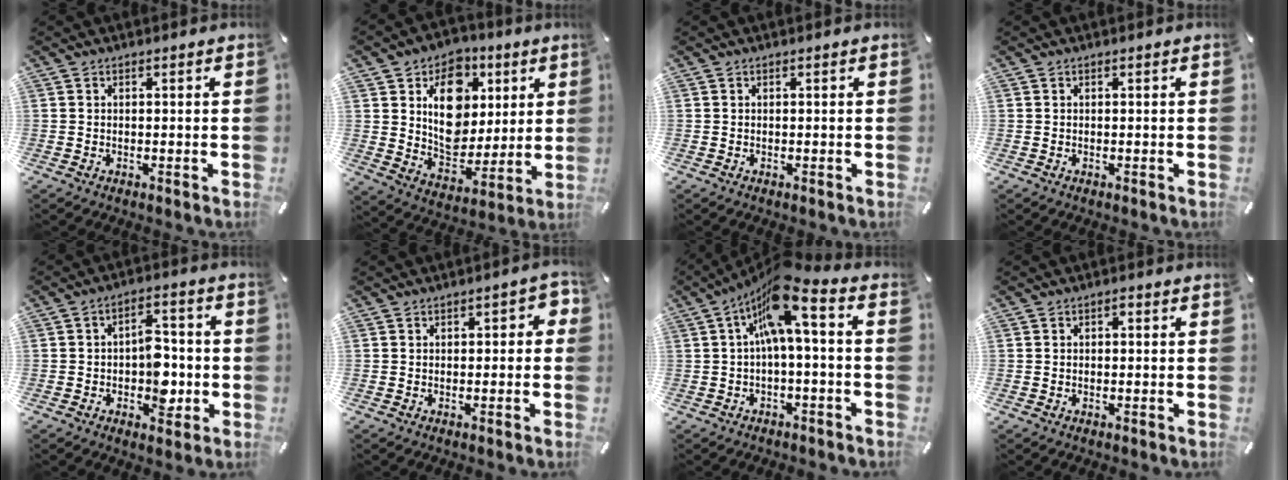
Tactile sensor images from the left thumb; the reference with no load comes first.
{"total": 14.6, "force": [4.5, 12.0, 7.1], "torque": [-0.090, -0.026, 0.086]}
{"total": 0.0}
{"total": 0.0}
{"total": 9.7, "force": [-1.7, 6.4, 7.1], "torque": [-0.079, 0.011, -0.028]}
{"total": 2.9, "force": [-0.6, 1.7, 2.3], "torque": [-0.034, 0.008, -0.014]}
{"total": 11.4, "force": [3.2, 2.4, 10.6], "torque": [-0.191, -0.021, 0.052]}
{"total": 1.2, "force": [-0.1, 0.7, 1.0], "torque": [-0.020, 0.004, -0.003]}